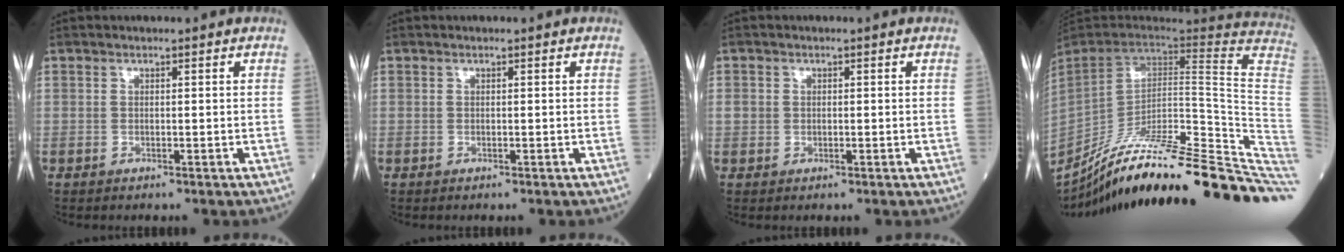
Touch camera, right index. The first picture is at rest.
{"total": 0.0}
{"total": 1.5, "force": [0.1, 1.4, 0.6], "torque": [-0.011, 0.007, 0.005]}
{"total": 36.6, "force": [-29.1, 0.9, 22.1], "torque": [-0.194, -0.047, -0.407]}